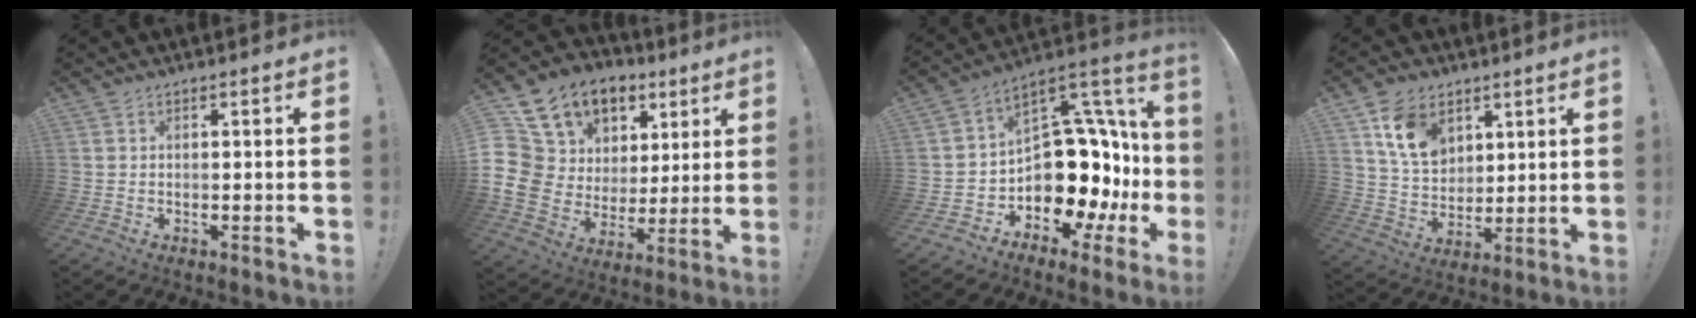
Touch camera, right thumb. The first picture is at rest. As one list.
[{"total": 16.1, "force": [6.6, 13.6, 5.6], "torque": [-0.115, -0.045, 0.152]}, {"total": 16.9, "force": [-3.0, 12.0, 11.5], "torque": [-0.151, -0.014, -0.016]}, {"total": 13.1, "force": [6.9, 9.0, 6.6], "torque": [-0.113, -0.022, 0.135]}]